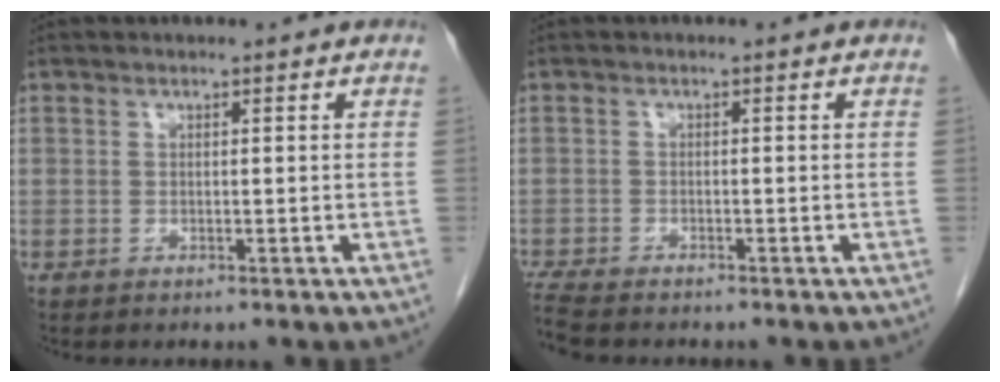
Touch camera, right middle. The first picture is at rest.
{"total": 5.6, "force": [-4.8, 1.0, 2.6], "torque": [-0.049, -0.016, -0.083]}